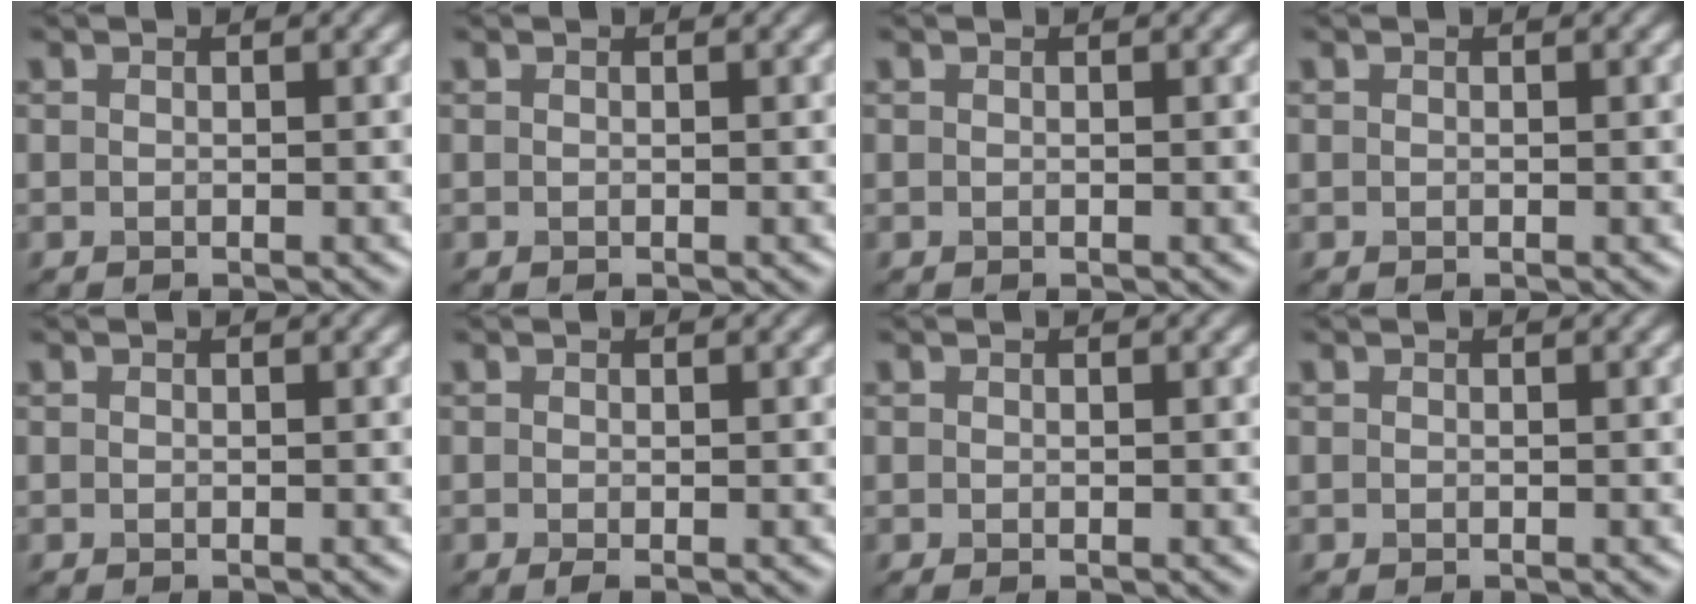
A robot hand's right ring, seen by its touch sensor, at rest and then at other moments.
{"total": 0.0}
{"total": 0.0}
{"total": 0.0}
{"total": 0.0}
{"total": 0.5, "force": [-0.2, 0.1, 0.5], "torque": [-0.011, -0.005, -0.003]}
{"total": 0.0}
{"total": 0.0}